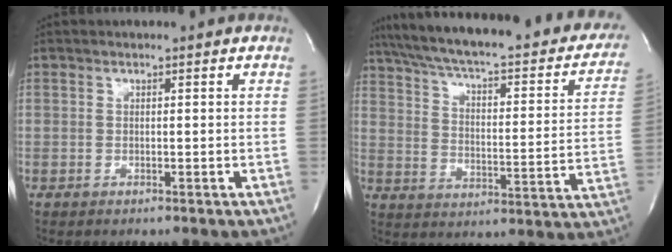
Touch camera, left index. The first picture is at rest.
{"total": 32.1, "force": [25.4, 7.1, 18.3], "torque": [-0.280, -0.015, 0.320]}